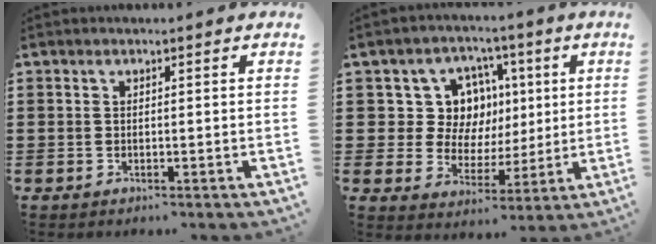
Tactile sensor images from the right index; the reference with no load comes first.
{"total": 9.6, "force": [2.7, 8.2, 4.2], "torque": [-0.094, 0.008, 0.056]}